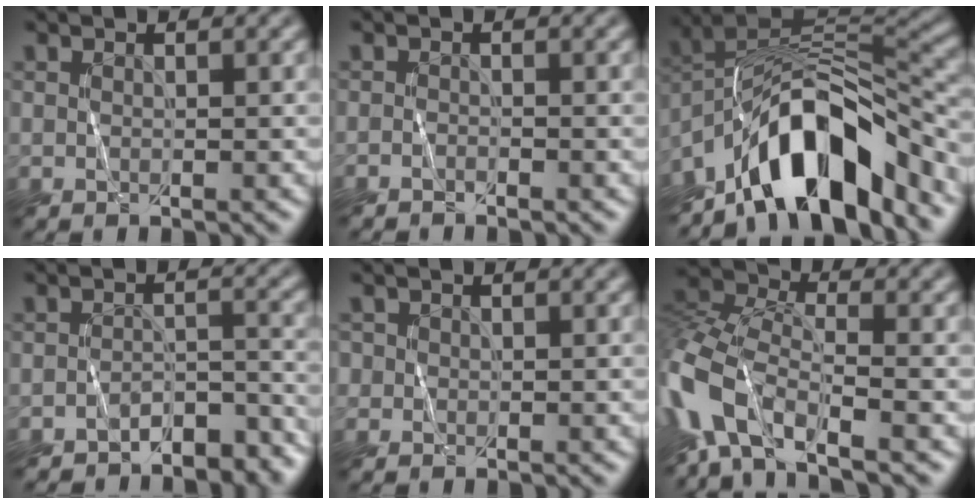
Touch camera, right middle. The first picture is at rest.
{"total": 0.8, "force": [-0.8, -0.1, -0.2], "torque": [0.004, 0.001, -0.014]}
{"total": 11.5, "force": [-7.6, 4.3, 7.4], "torque": [-0.104, 0.014, -0.145]}
{"total": 3.7, "force": [-3.5, 1.1, 0.7], "torque": [-0.004, 0.004, -0.051]}
{"total": 0.8, "force": [0.0, 0.8, 0.0], "torque": [0.005, 0.000, 0.001]}
{"total": 9.4, "force": [-4.4, 4.9, 6.8], "torque": [-0.159, -0.003, -0.099]}